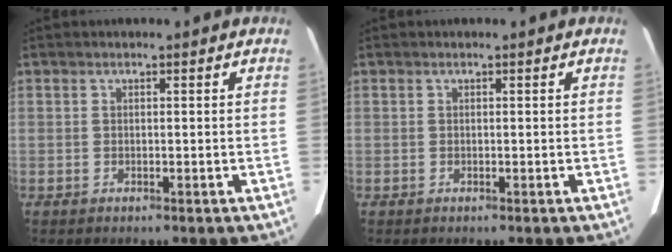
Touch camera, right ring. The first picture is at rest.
{"total": 0.0}